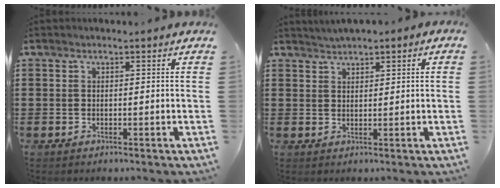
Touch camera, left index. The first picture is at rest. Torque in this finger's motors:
{"motor_torque": [1.63, -0.50, 0.48, 0.09]}